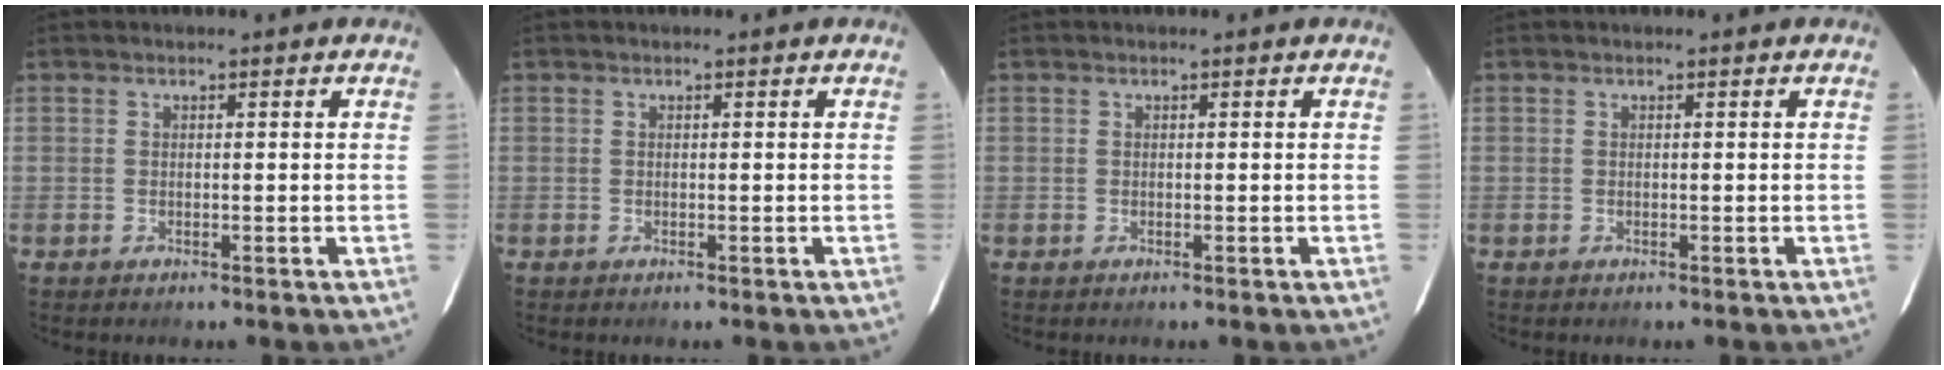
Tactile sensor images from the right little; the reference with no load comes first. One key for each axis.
{"total": 0.0}
{"total": 0.0}
{"total": 0.0}